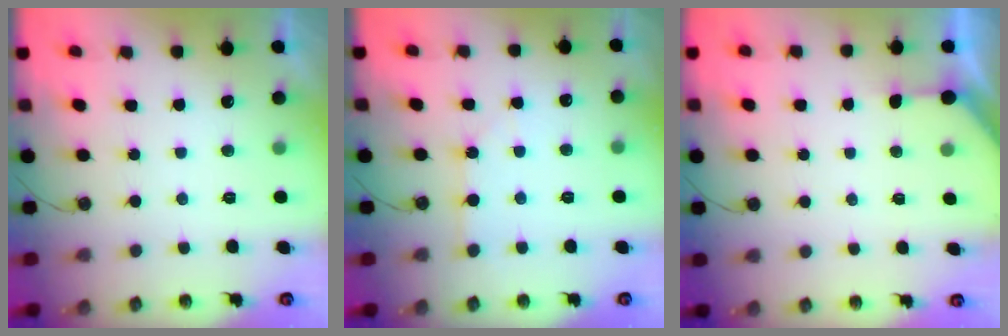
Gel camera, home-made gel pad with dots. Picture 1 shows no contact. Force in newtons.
{"total": 2.6, "press": 2.6, "slide": 0.3}
{"total": 2.0, "press": 2.0, "slide": 0.2}